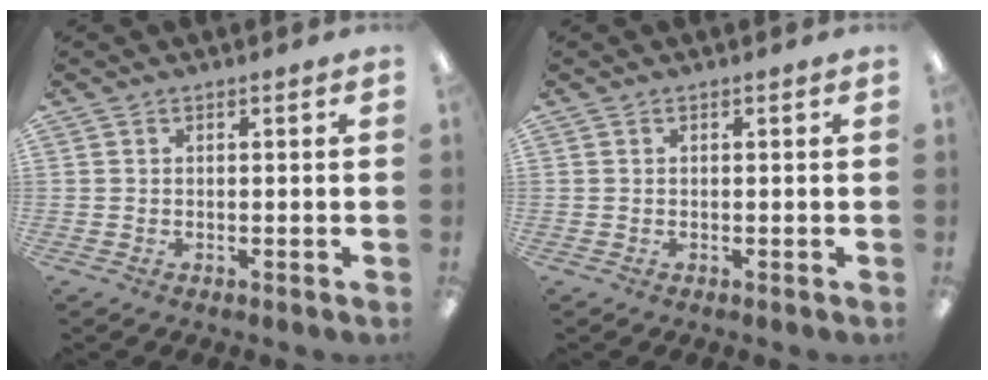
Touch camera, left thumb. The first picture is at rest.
{"total": 0.0}